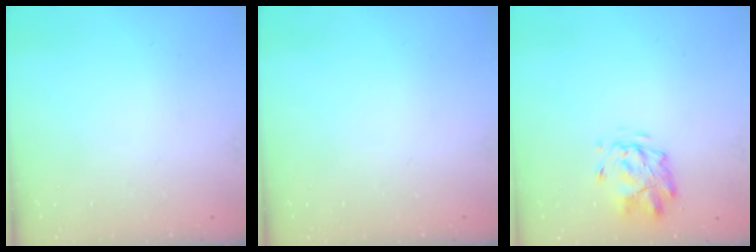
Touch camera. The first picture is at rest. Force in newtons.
{"total": 0.0}
{"total": 2.9, "press": 2.5, "slide": 1.4}